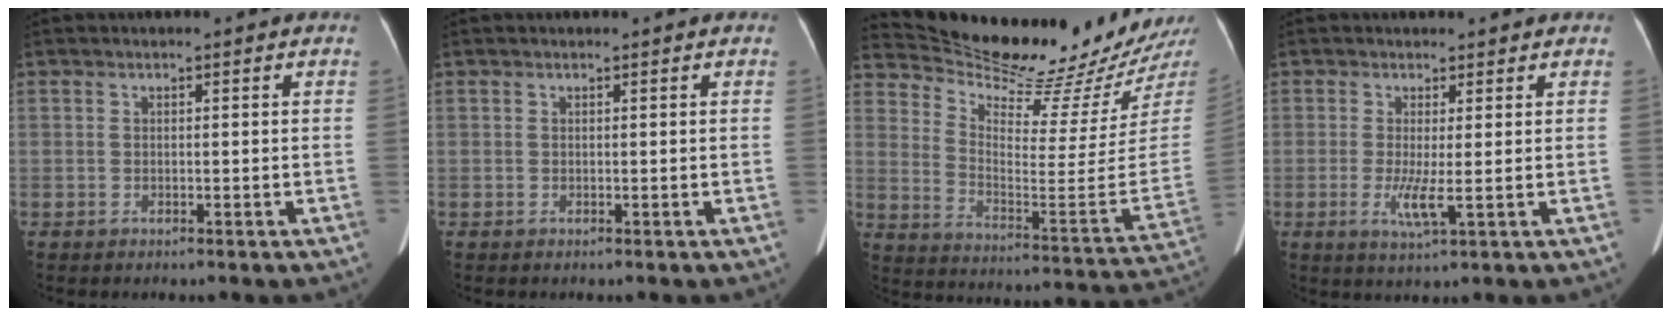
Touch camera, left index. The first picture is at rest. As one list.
[{"total": 0.0}, {"total": 24.1, "force": [22.5, 0.2, 8.8], "torque": [-0.150, -0.108, 0.321]}, {"total": 3.6, "force": [-0.1, 0.3, 3.6], "torque": [-0.071, -0.009, 0.003]}]